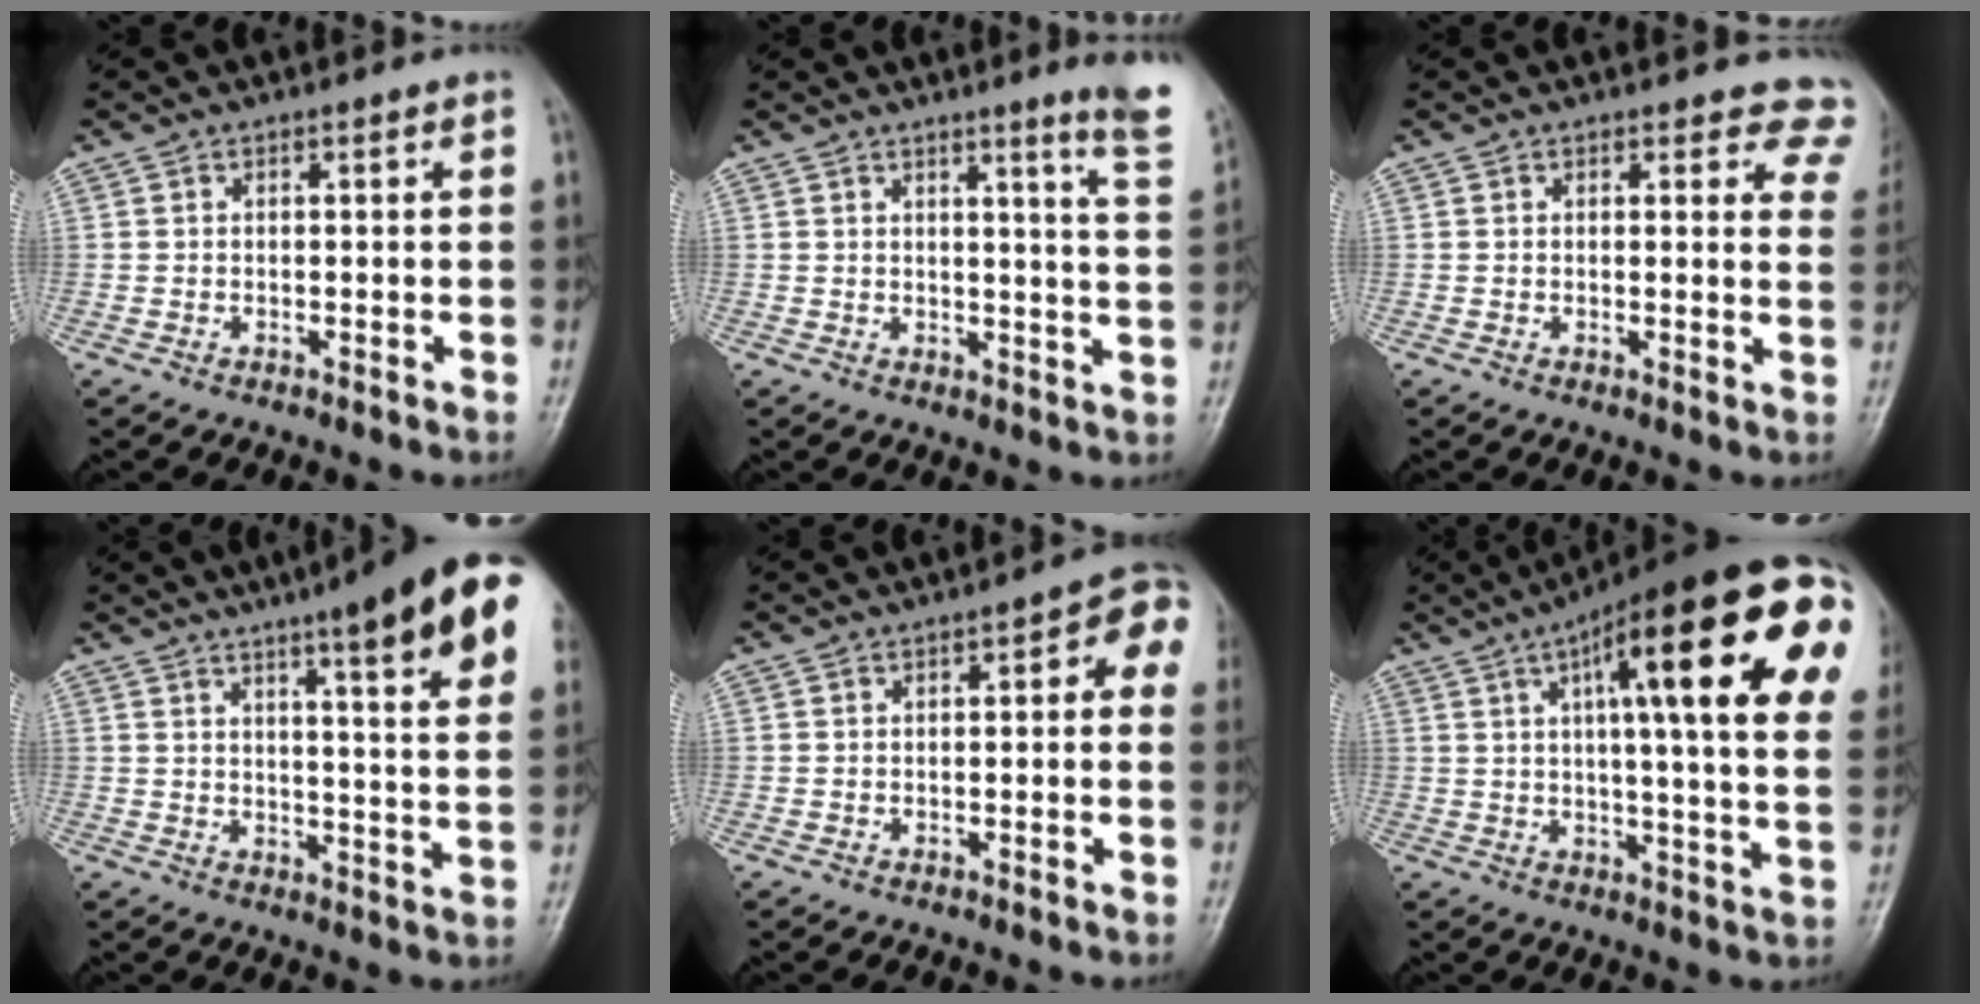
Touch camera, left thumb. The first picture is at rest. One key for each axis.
{"total": 8.2, "fx": 5.7, "fy": -0.5, "fz": 5.9, "tx": -0.065, "ty": -0.039, "tz": 0.058}
{"total": 7.4, "fx": 6.6, "fy": 2.9, "fz": 1.8, "tx": 0.031, "ty": -0.028, "tz": 0.042}
{"total": 17.6, "fx": 9.7, "fy": 2.5, "fz": 14.6, "tx": -0.173, "ty": -0.033, "tz": 0.118}
{"total": 6.0, "fx": 1.1, "fy": 2.5, "fz": 5.4, "tx": -0.044, "ty": 0.021, "tz": 0.003}
{"total": 28.2, "fx": 9.6, "fy": 5.9, "fz": 25.9, "tx": -0.300, "ty": 0.016, "tz": 0.132}